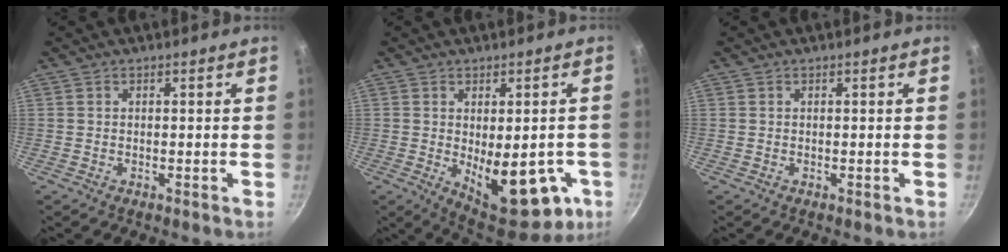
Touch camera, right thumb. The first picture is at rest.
{"total": 16.9, "force": [-4.0, 8.2, 14.2], "torque": [-0.154, -0.019, -0.032]}
{"total": 0.0}